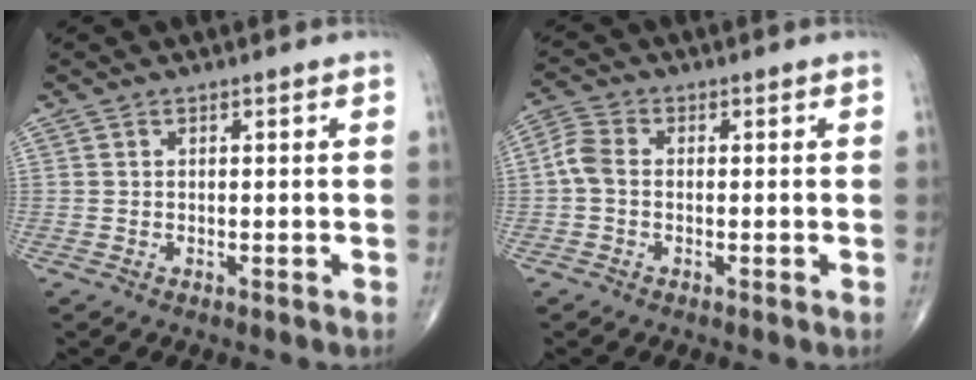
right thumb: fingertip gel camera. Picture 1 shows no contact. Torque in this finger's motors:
{"motor_torque": [-0.10, 0.22, 0.24, 0.14, 0.04]}